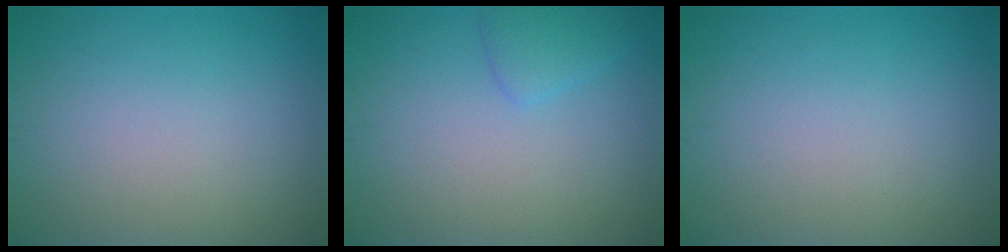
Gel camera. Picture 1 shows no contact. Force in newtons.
{"total": 1.6, "press": 1.6, "slide": 0.1}
{"total": 0.0}